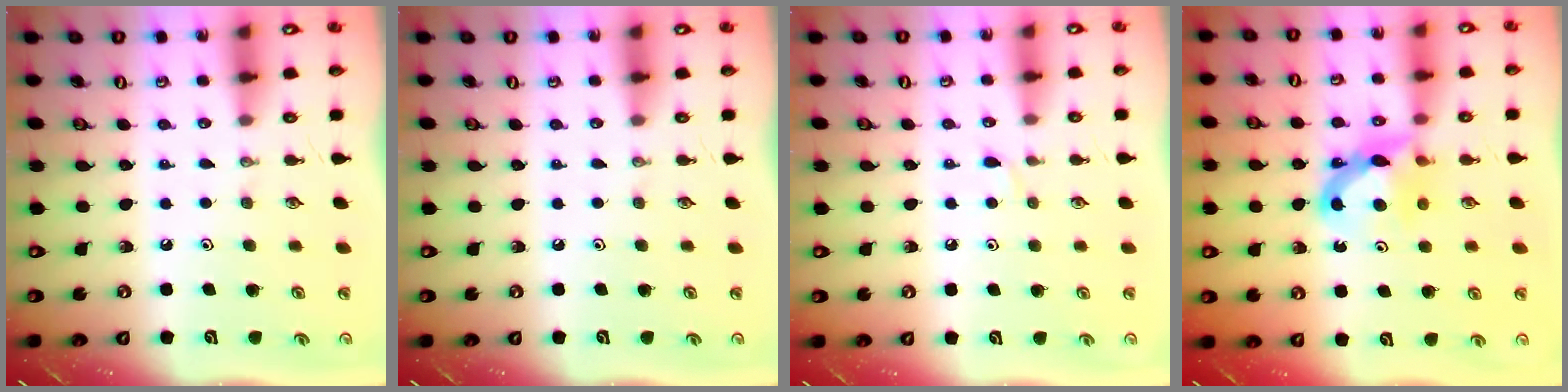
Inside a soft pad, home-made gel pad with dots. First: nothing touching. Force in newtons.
{"total": 0.0}
{"total": 3.2, "press": 3.2, "slide": 0.4}
{"total": 7.5, "press": 7.5, "slide": 0.5}